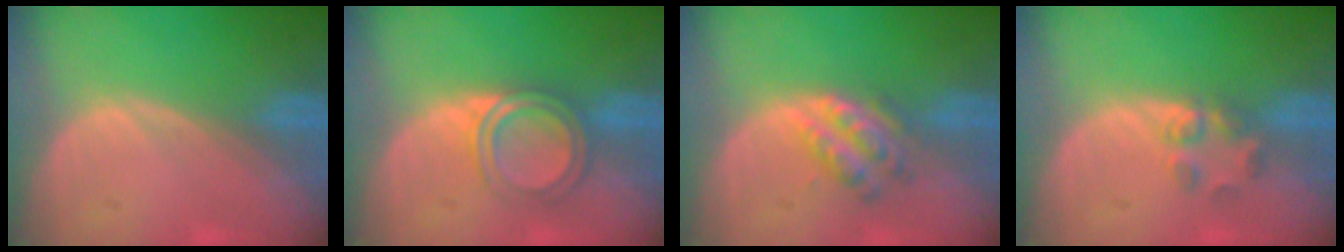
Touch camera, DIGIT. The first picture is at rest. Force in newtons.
{"total": 4.6, "press": 4.6, "slide": 0.7}
{"total": 4.9, "press": 4.7, "slide": 1.6}
{"total": 2.7, "press": 2.6, "slide": 0.9}